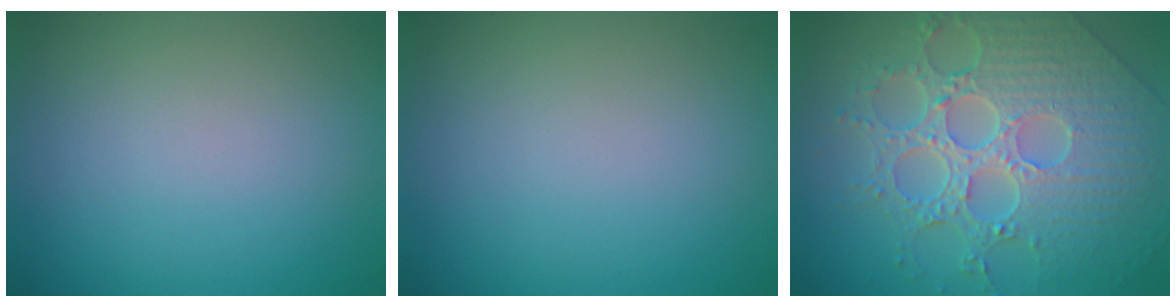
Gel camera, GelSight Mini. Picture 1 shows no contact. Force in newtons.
{"total": 0.0}
{"total": 8.8, "press": 6.5, "slide": 5.9}